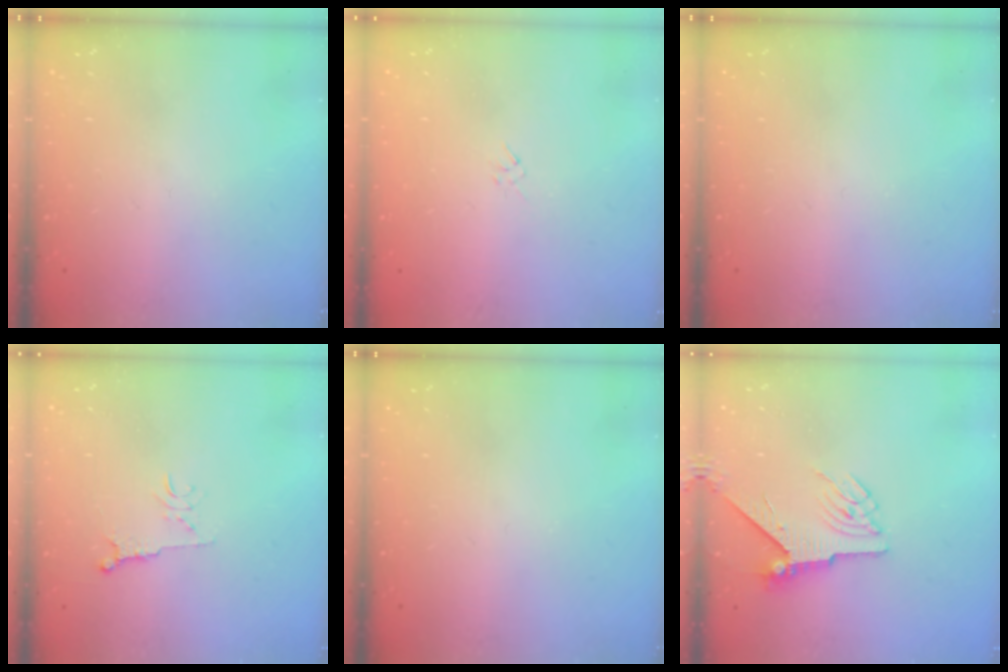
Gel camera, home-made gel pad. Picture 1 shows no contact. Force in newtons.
{"total": 1.6, "press": 1.6, "slide": 0.4}
{"total": 0.0}
{"total": 4.3, "press": 4.3, "slide": 0.6}
{"total": 0.0}
{"total": 5.8, "press": 5.8, "slide": 0.5}